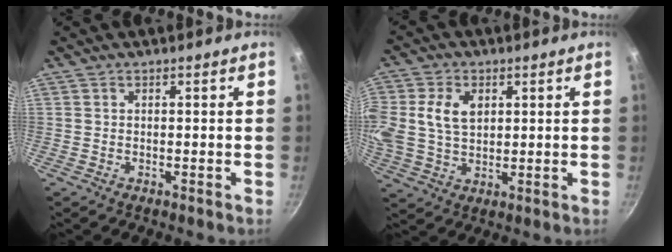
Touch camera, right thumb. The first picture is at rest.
{"total": 11.7, "force": [2.6, 8.2, 7.9], "torque": [-0.162, 0.010, 0.049]}